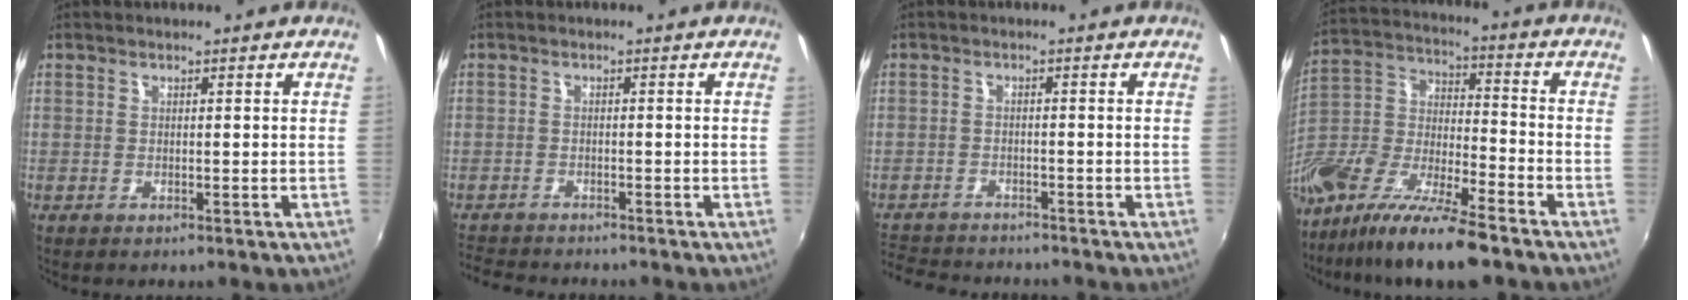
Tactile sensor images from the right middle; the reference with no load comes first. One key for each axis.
{"total": 4.6, "fx": -4.3, "fy": 1.6, "fz": 0.7, "tx": -0.034, "ty": -0.006, "tz": -0.080}
{"total": 7.1, "fx": -6.2, "fy": 3.1, "fz": 1.3, "tx": -0.051, "ty": 0.007, "tz": -0.108}
{"total": 18.7, "fx": -12.9, "fy": 5.4, "fz": 12.4, "tx": -0.251, "ty": -0.021, "tz": -0.242}